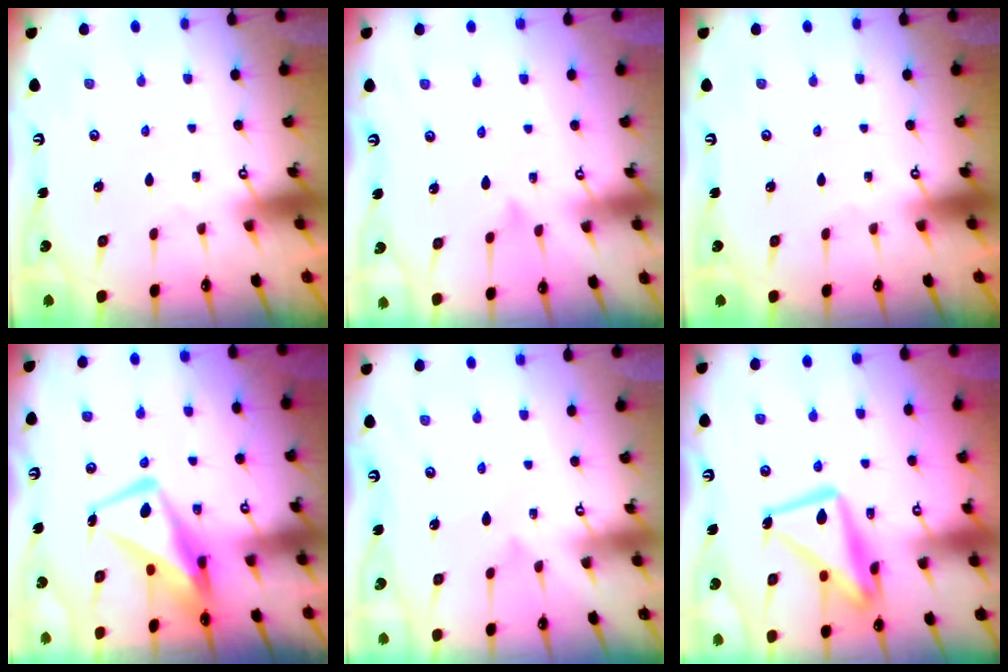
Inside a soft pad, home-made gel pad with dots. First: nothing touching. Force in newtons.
{"total": 7.0, "press": 7.0, "slide": 0.4}
{"total": 0.0}
{"total": 11.9, "press": 11.8, "slide": 1.3}
{"total": 4.2, "press": 4.2, "slide": 0.3}
{"total": 15.8, "press": 15.8, "slide": 1.5}